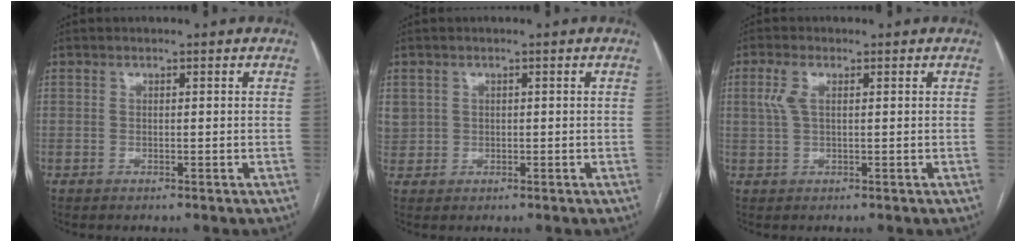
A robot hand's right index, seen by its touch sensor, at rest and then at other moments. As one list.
[{"total": 3.7, "force": [0.8, 3.5, 0.7], "torque": [-0.022, 0.010, 0.028]}, {"total": 3.2, "force": [1.0, 1.3, 2.8], "torque": [-0.075, 0.013, 0.024]}]